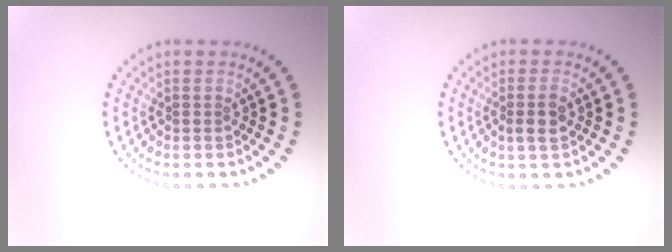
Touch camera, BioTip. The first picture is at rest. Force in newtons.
{"total": 1.7, "press": 1.6, "slide": 0.5}